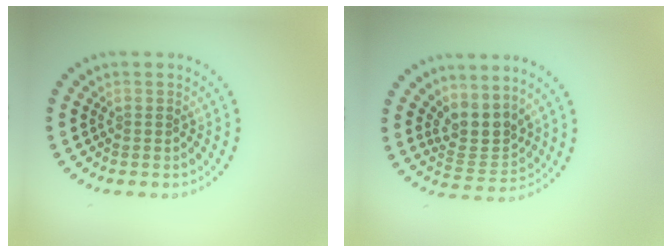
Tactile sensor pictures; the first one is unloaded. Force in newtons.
{"total": 3.2, "press": 2.5, "slide": 2.1}